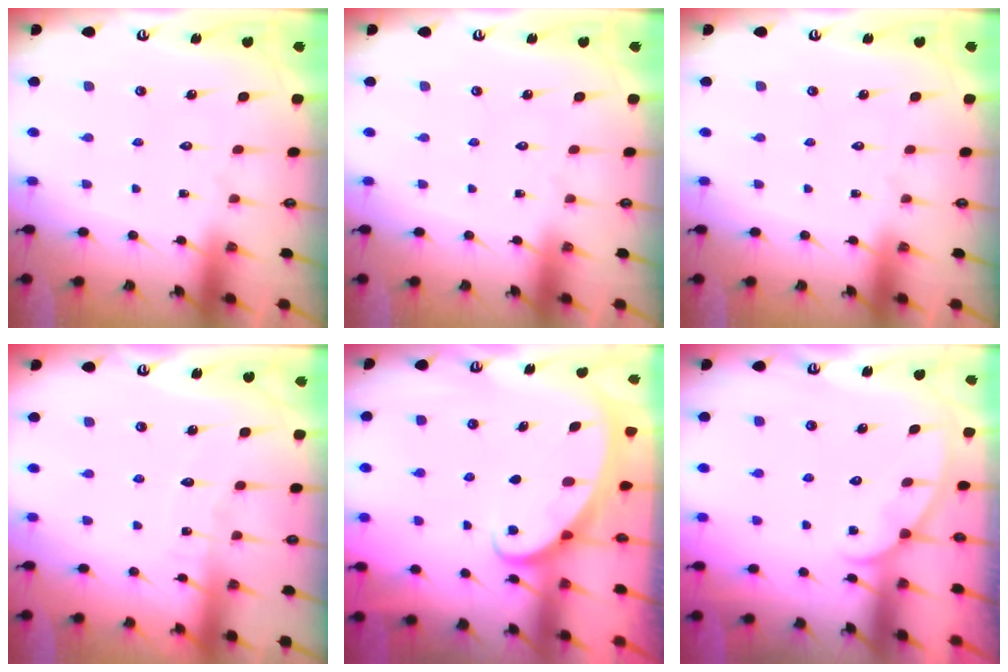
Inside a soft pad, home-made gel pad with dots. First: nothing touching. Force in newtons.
{"total": 0.0}
{"total": 0.0}
{"total": 3.1, "press": 3.1, "slide": 0.3}
{"total": 2.2, "press": 2.2, "slide": 0.0}
{"total": 3.3, "press": 3.2, "slide": 0.2}